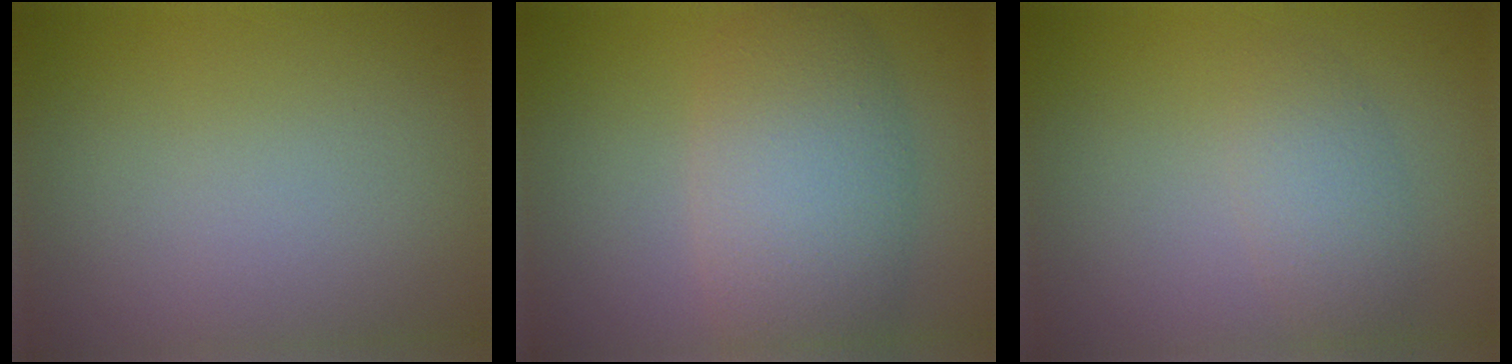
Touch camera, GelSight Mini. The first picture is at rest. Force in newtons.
{"total": 7.1, "press": 7.1, "slide": 0.4}
{"total": 2.4, "press": 2.4, "slide": 0.1}